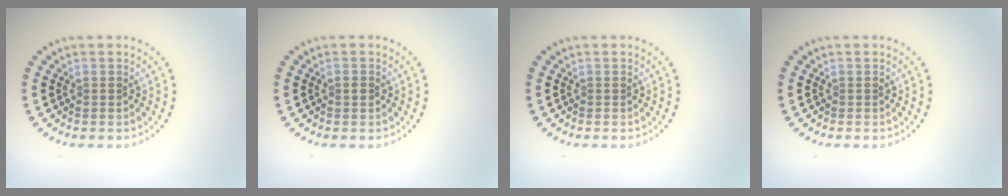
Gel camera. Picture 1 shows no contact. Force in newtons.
{"total": 0.8, "press": 0.8, "slide": 0.1}
{"total": 0.0}
{"total": 0.0}